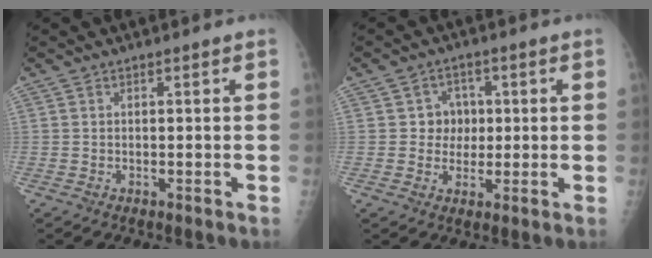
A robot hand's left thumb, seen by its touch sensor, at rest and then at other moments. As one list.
[{"total": 4.9, "force": [0.6, 4.6, 1.5], "torque": [0.015, 0.008, 0.004]}]